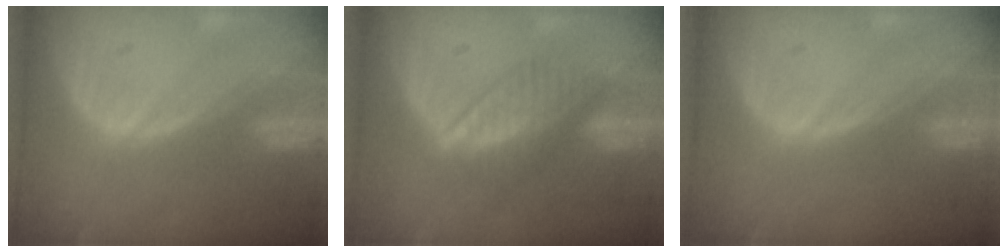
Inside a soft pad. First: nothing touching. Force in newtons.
{"total": 6.5, "press": 5.9, "slide": 2.7}
{"total": 0.0}